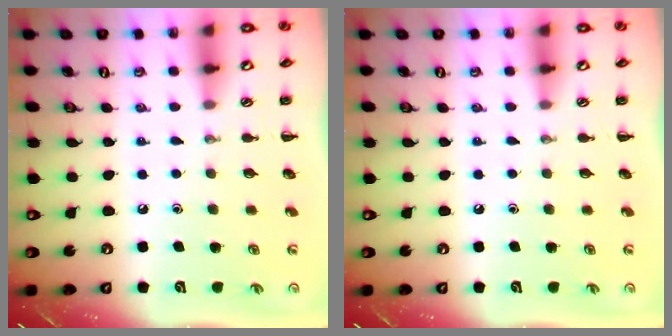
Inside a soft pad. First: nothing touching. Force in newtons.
{"total": 0.0}